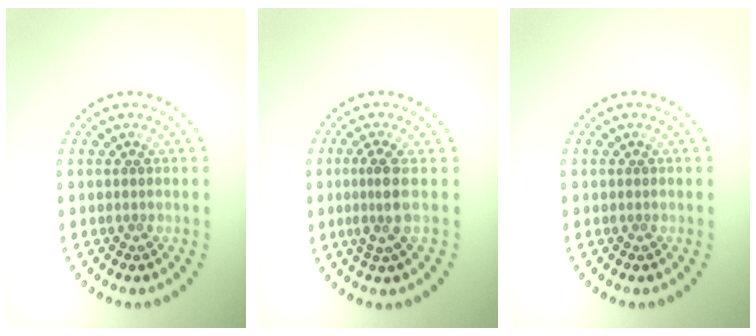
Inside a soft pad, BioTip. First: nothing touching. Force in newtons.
{"total": 2.5, "press": 1.8, "slide": 1.8}
{"total": 0.0}